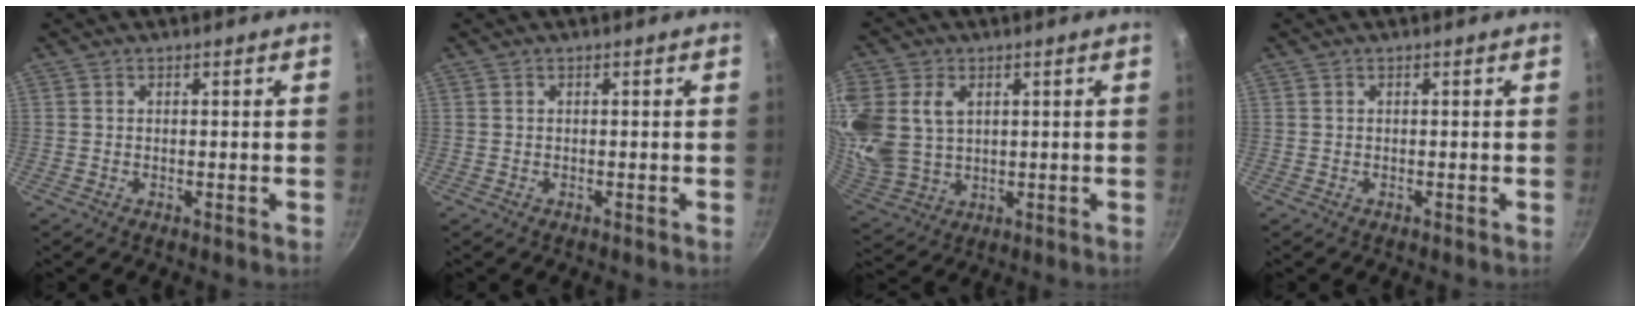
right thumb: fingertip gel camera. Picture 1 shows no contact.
{"total": 0.0}
{"total": 17.8, "force": [4.5, 13.4, 10.9], "torque": [-0.260, 0.005, 0.102]}
{"total": 0.0}